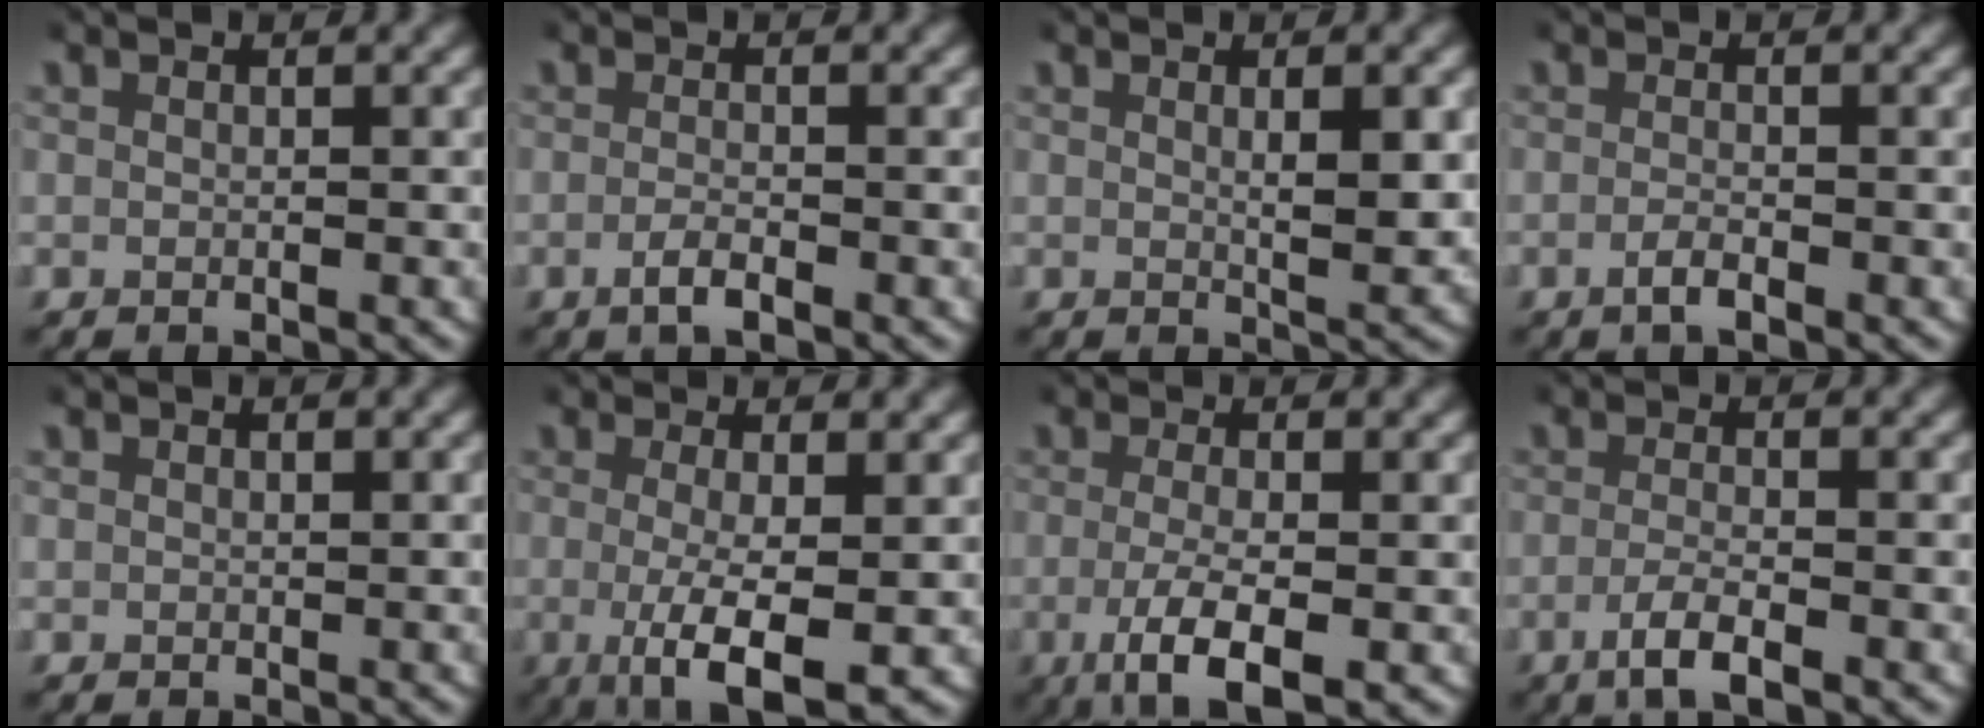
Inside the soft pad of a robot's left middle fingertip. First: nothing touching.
{"total": 1.5, "force": [-0.9, 0.4, 1.2], "torque": [-0.027, -0.007, -0.015]}
{"total": 2.1, "force": [1.0, 0.4, 1.8], "torque": [-0.026, -0.010, 0.020]}
{"total": 1.2, "force": [-0.8, 0.2, 0.8], "torque": [-0.021, -0.007, -0.013]}
{"total": 0.7, "force": [0.5, 0.5, -0.2], "torque": [0.003, -0.001, 0.009]}
{"total": 5.8, "force": [-1.8, 1.8, 5.2], "torque": [-0.106, -0.028, -0.011]}
{"total": 5.7, "force": [-2.4, 1.8, 4.9], "torque": [-0.099, -0.026, -0.022]}
{"total": 2.9, "force": [-1.5, 0.7, 2.4], "torque": [-0.050, -0.015, -0.020]}